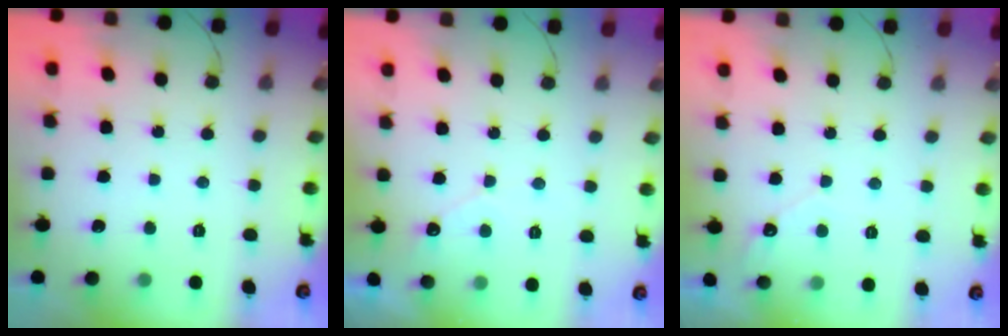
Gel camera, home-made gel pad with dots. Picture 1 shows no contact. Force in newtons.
{"total": 2.8, "press": 2.8, "slide": 0.1}
{"total": 2.7, "press": 2.7, "slide": 0.2}